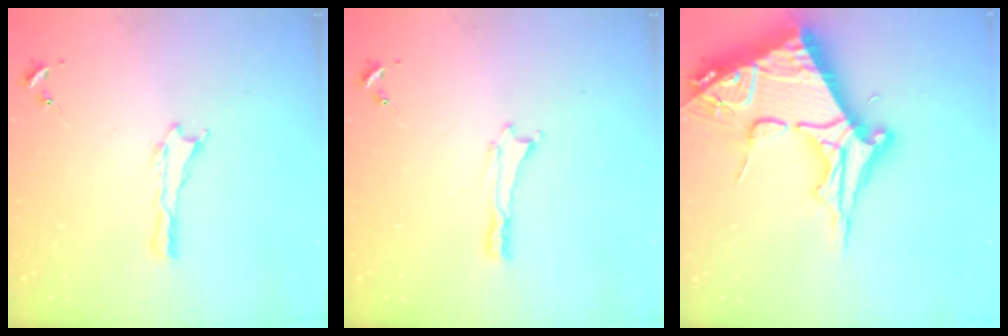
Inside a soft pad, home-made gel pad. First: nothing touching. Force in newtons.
{"total": 0.0}
{"total": 15.2, "press": 15.1, "slide": 1.8}